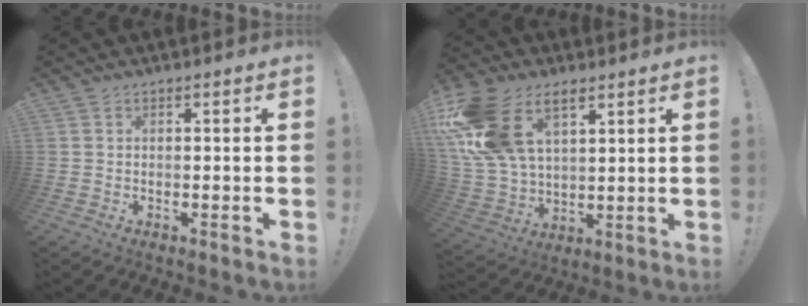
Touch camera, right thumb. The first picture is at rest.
{"total": 19.6, "force": [9.5, 12.4, 11.9], "torque": [-0.249, -0.035, 0.182]}